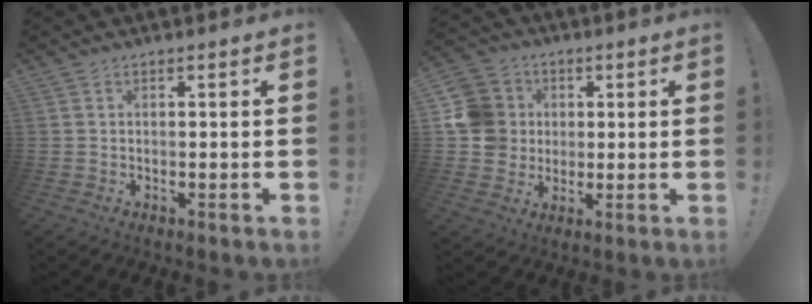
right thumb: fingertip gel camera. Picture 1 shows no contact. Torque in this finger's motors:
{"motor_torque": [1.09, 1.05, 0.42, -0.31, -0.01]}